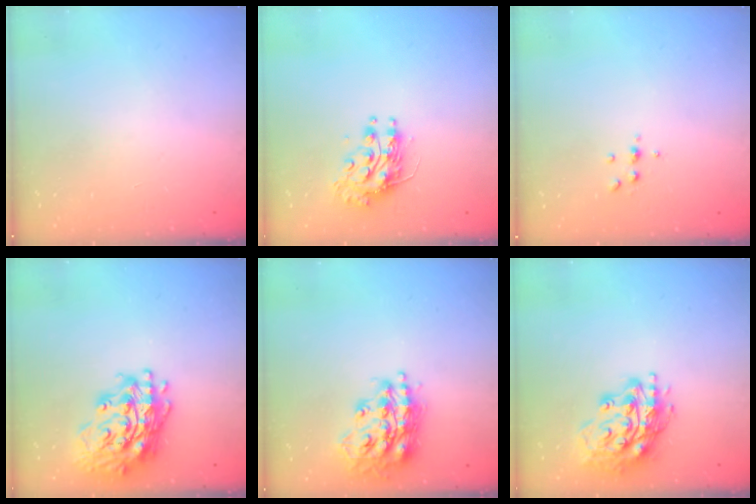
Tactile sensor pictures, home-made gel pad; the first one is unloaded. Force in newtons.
{"total": 10.5, "press": 10.5, "slide": 0.3}
{"total": 3.8, "press": 3.7, "slide": 0.5}
{"total": 19.4, "press": 19.2, "slide": 3.0}
{"total": 17.5, "press": 17.5, "slide": 1.2}
{"total": 16.9, "press": 16.8, "slide": 1.5}